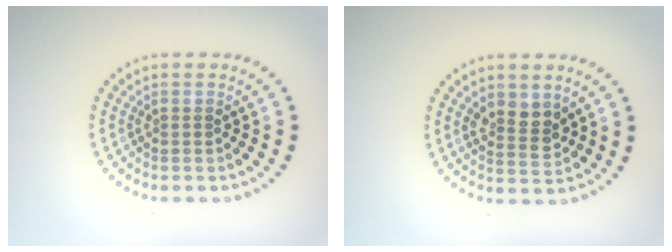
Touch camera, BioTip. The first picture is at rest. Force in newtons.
{"total": 2.5, "press": 2.3, "slide": 0.9}